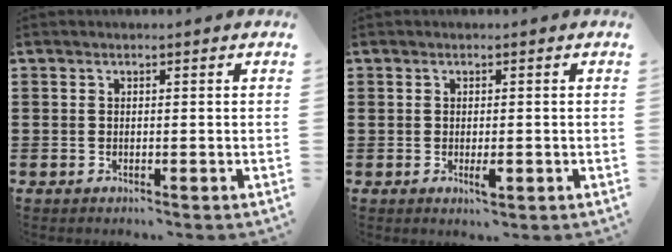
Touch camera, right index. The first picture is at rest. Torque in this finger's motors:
{"motor_torque": [0.14, 0.17, 0.10, 0.04]}